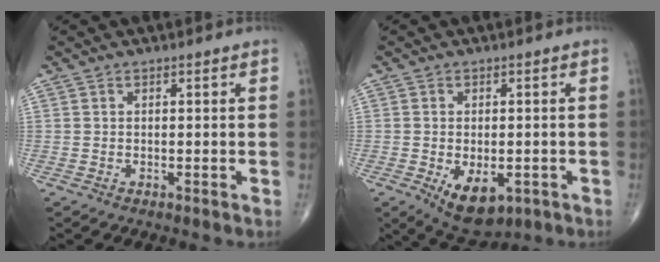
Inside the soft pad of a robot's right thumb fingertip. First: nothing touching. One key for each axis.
{"total": 8.5, "fx": -2.9, "fy": 4.7, "fz": 6.4, "tx": -0.085, "ty": -0.002, "tz": -0.033}